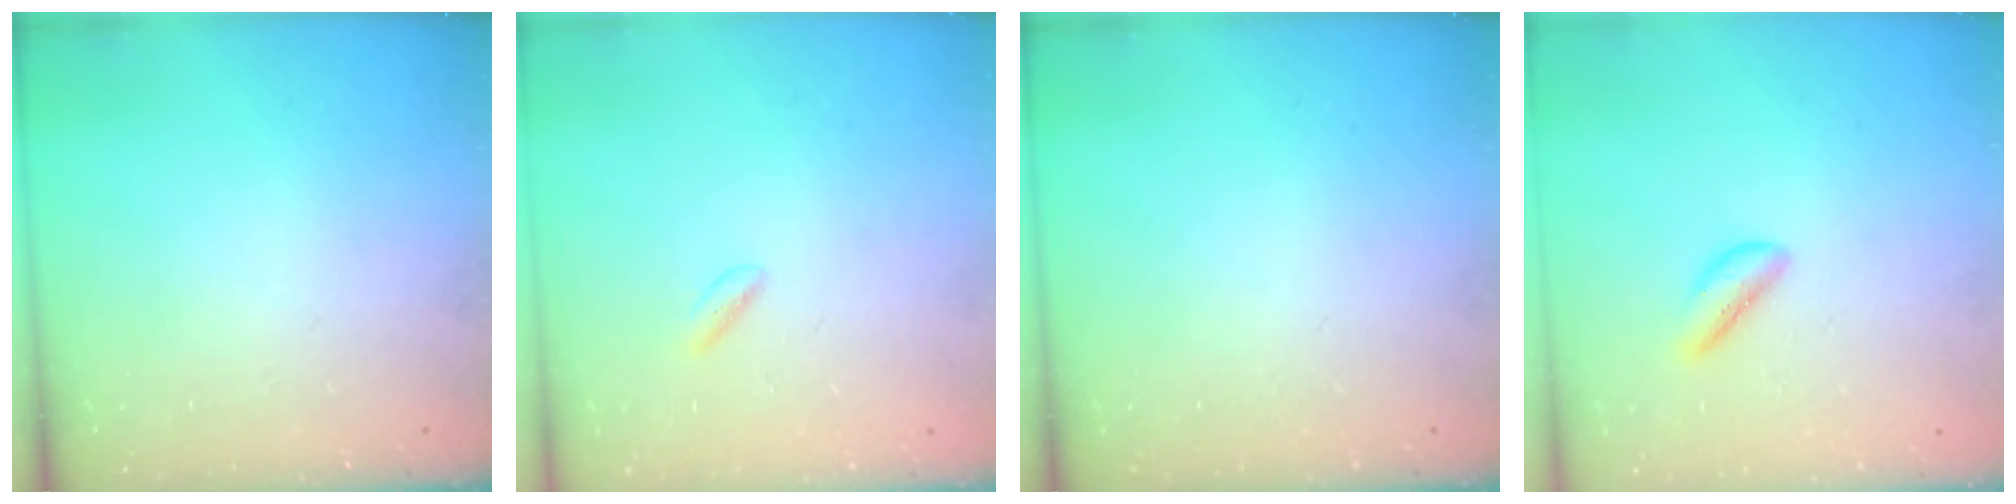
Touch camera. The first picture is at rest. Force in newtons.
{"total": 1.3, "press": 1.0, "slide": 0.7}
{"total": 0.0}
{"total": 2.7, "press": 2.6, "slide": 0.8}